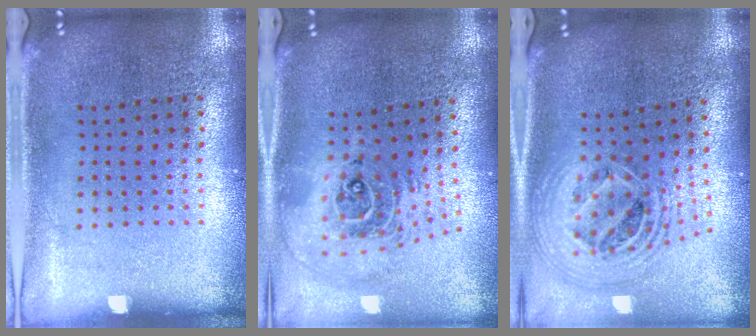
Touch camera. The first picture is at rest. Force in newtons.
{"total": 2.4, "press": 1.7, "slide": 1.7}
{"total": 2.5, "press": 1.8, "slide": 1.7}